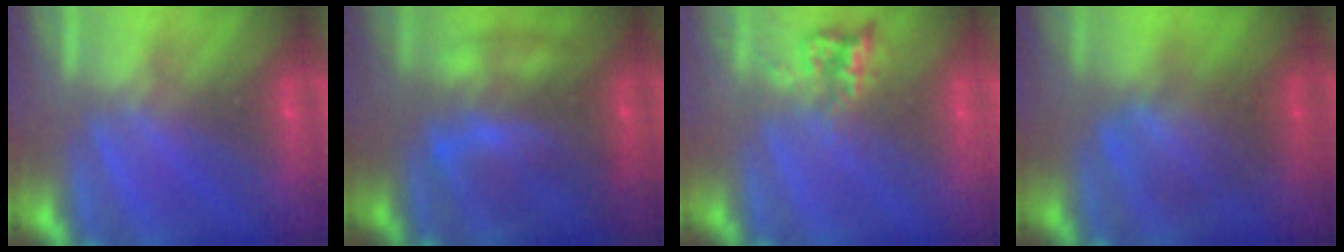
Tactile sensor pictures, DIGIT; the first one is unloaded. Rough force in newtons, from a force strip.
{"total": 5.9}
{"total": 2.4}
{"total": 2.1}